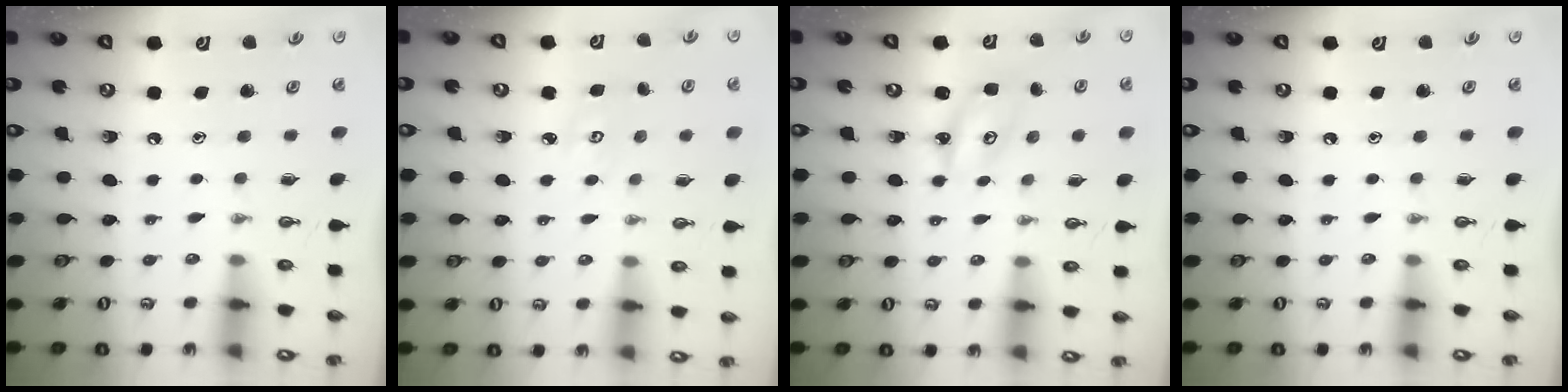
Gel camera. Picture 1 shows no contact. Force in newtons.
{"total": 4.8, "press": 4.8, "slide": 0.6}
{"total": 3.6, "press": 3.6, "slide": 0.2}
{"total": 0.0}